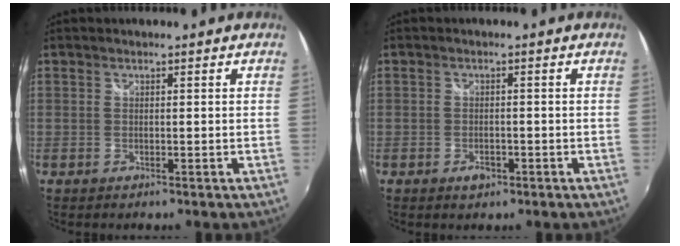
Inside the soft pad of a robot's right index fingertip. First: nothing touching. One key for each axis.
{"total": 2.3, "fx": -1.2, "fy": 1.5, "fz": 1.2, "tx": -0.022, "ty": -0.001, "tz": -0.019}